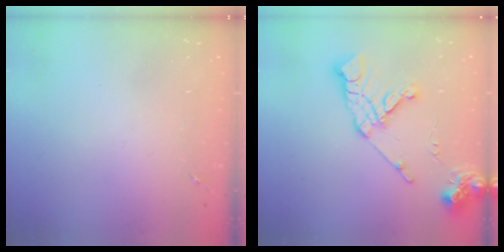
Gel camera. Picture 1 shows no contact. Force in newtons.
{"total": 14.4, "press": 14.3, "slide": 1.9}